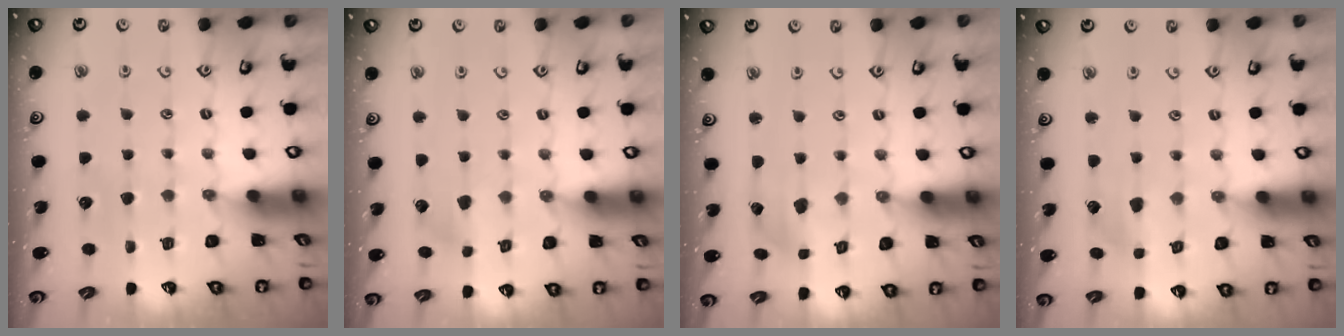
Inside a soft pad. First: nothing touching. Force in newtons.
{"total": 3.4, "press": 3.4, "slide": 0.3}
{"total": 2.7, "press": 2.7, "slide": 0.4}
{"total": 3.2, "press": 3.1, "slide": 0.6}